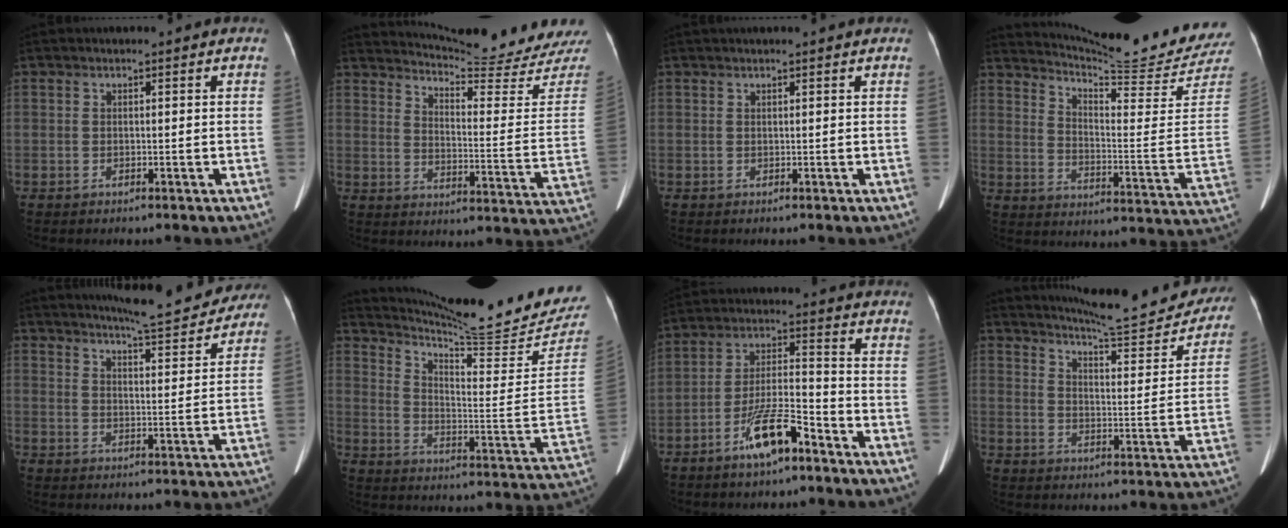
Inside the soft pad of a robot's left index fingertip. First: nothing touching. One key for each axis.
{"total": 22.4, "fx": 21.9, "fy": -0.3, "fz": 4.7, "tx": -0.077, "ty": -0.132, "tz": 0.264}
{"total": 3.0, "fx": 2.7, "fy": -0.1, "fz": 1.3, "tx": -0.015, "ty": 0.030, "tz": 0.035}
{"total": 20.1, "fx": 19.4, "fy": -1.8, "fz": 4.8, "tx": -0.092, "ty": -0.134, "tz": 0.252}
{"total": 12.7, "fx": 11.9, "fy": 1.5, "fz": 4.1, "tx": -0.058, "ty": -0.007, "tz": 0.151}
{"total": 21.3, "fx": 20.1, "fy": -1.1, "fz": 6.9, "tx": -0.127, "ty": -0.111, "tz": 0.275}
{"total": 9.4, "fx": -6.1, "fy": 1.8, "fz": 6.9, "tx": -0.136, "ty": -0.002, "tz": -0.110}
{"total": 19.8, "fx": 18.6, "fy": 1.8, "fz": 6.6, "tx": -0.089, "ty": -0.058, "tz": 0.235}